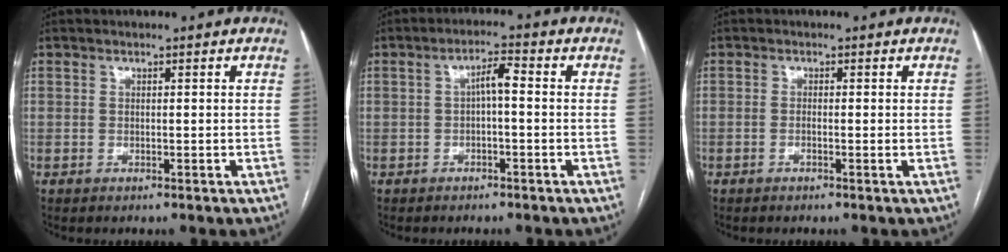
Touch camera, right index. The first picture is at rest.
{"total": 3.4, "force": [0.0, 0.8, 3.3], "torque": [-0.058, 0.014, -0.001]}
{"total": 0.9, "force": [-0.3, 0.0, 0.9], "torque": [-0.015, 0.003, -0.003]}